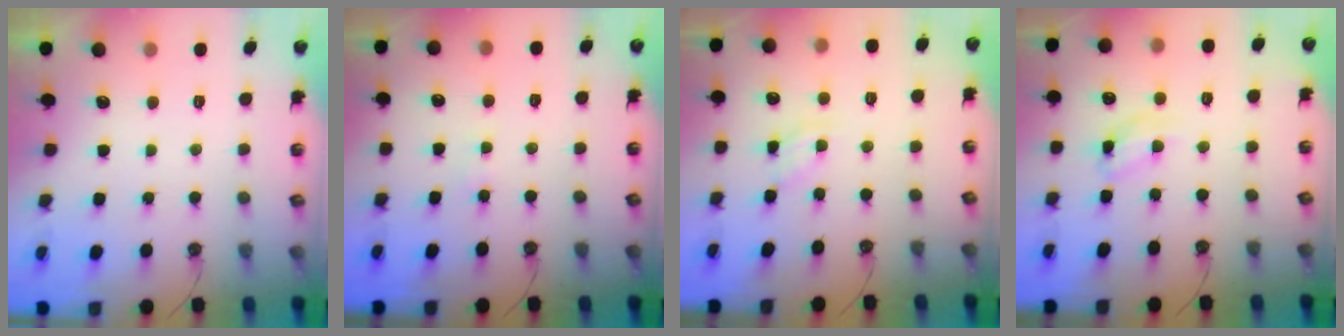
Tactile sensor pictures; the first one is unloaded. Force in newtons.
{"total": 1.7, "press": 1.7, "slide": 0.2}
{"total": 4.2, "press": 4.2, "slide": 0.2}
{"total": 10.9, "press": 10.9, "slide": 0.8}